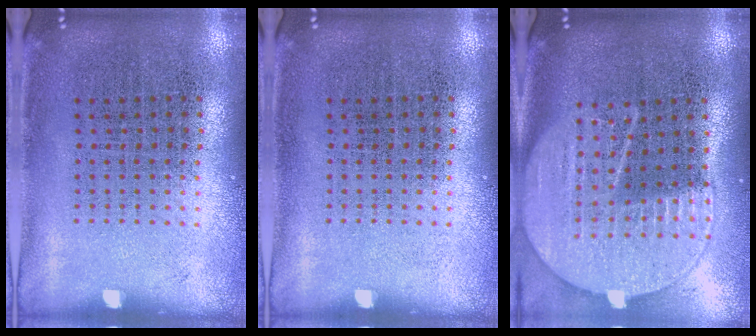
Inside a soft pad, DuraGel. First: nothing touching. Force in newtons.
{"total": 0.0}
{"total": 2.0, "press": 1.7, "slide": 1.0}